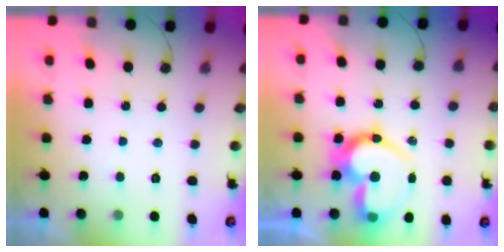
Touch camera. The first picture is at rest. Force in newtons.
{"total": 18.9, "press": 18.8, "slide": 1.9}